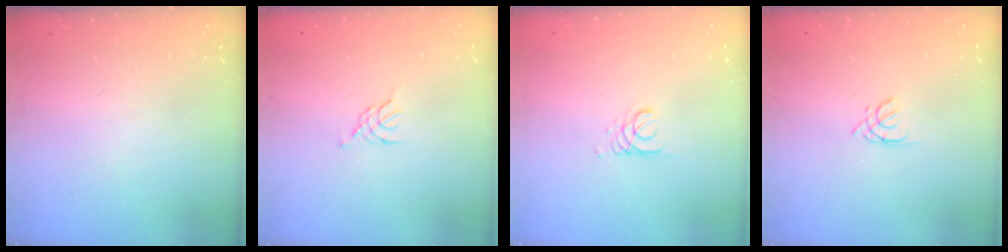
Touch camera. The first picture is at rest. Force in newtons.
{"total": 0.8, "press": 0.7, "slide": 0.3}
{"total": 2.7, "press": 2.7, "slide": 0.3}
{"total": 1.7, "press": 1.7, "slide": 0.3}